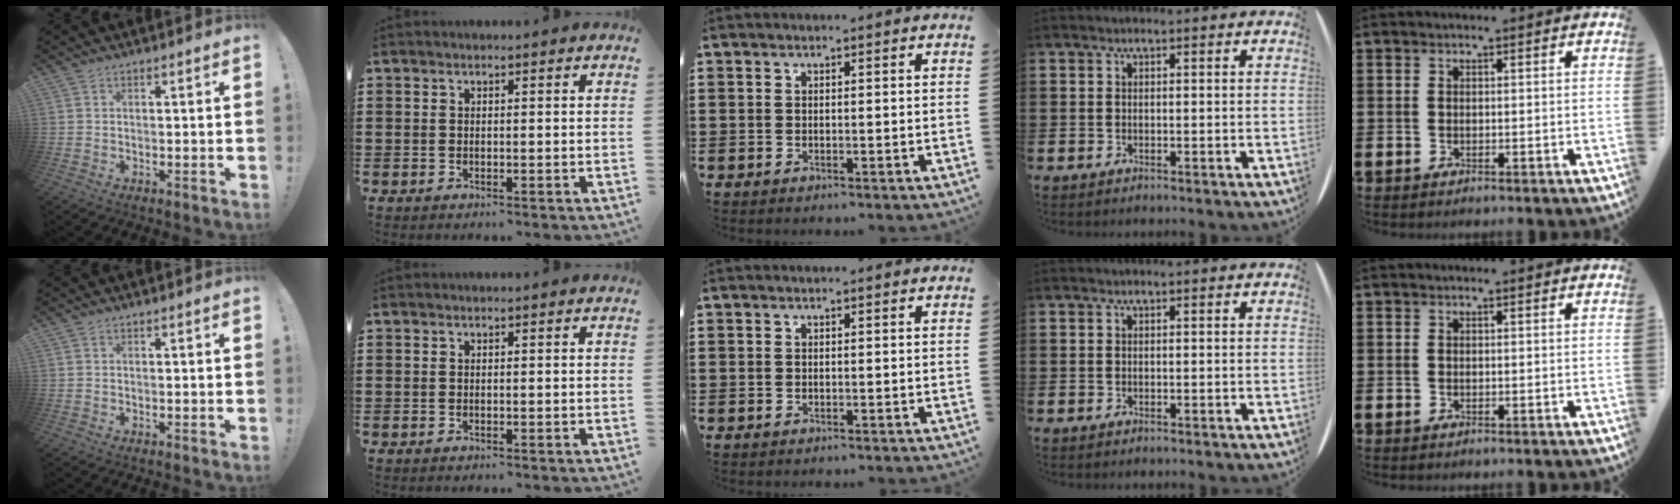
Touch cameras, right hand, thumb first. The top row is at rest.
{}